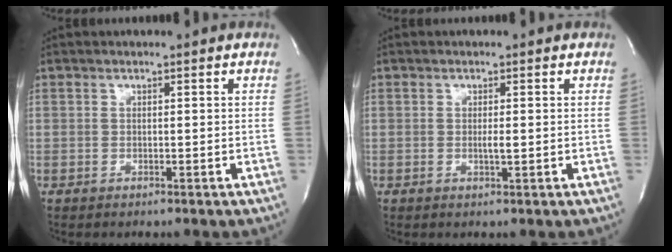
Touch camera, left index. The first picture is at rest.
{"total": 1.2, "force": [-0.2, 0.1, 1.2], "torque": [-0.024, -0.006, -0.005]}